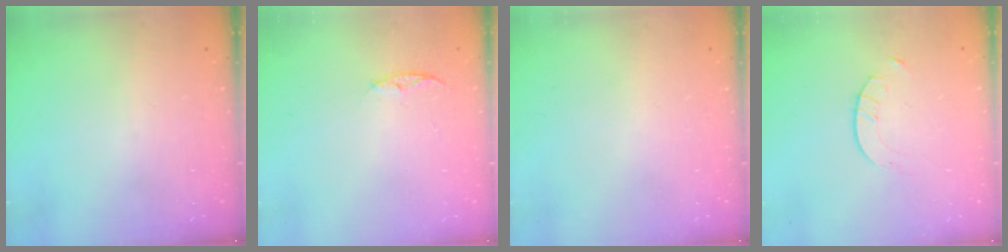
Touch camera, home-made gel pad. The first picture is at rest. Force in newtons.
{"total": 4.5, "press": 4.5, "slide": 0.6}
{"total": 0.0}
{"total": 1.6, "press": 1.6, "slide": 0.2}